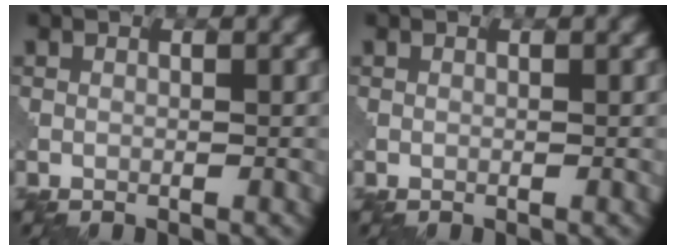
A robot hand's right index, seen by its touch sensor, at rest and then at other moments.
{"total": 0.0}